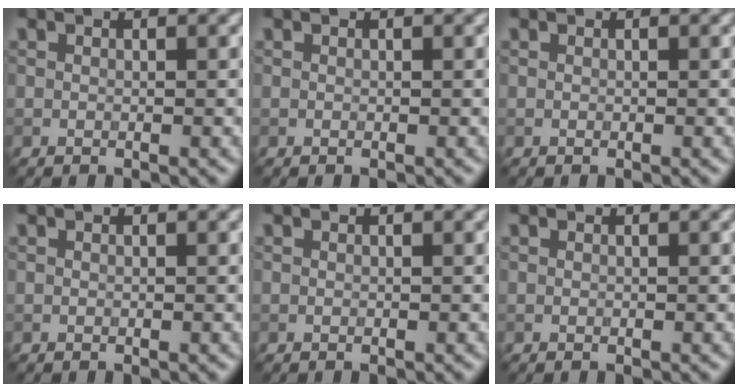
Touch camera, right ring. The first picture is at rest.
{"total": 0.0}
{"total": 0.0}
{"total": 0.0}
{"total": 0.0}
{"total": 0.0}